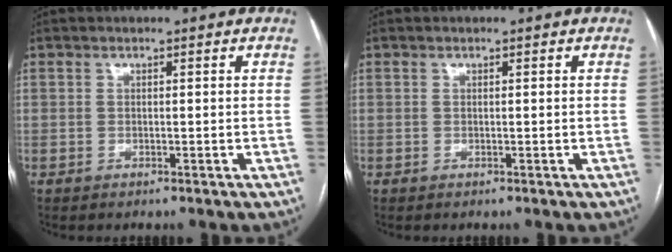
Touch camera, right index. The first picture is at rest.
{"total": 0.0}